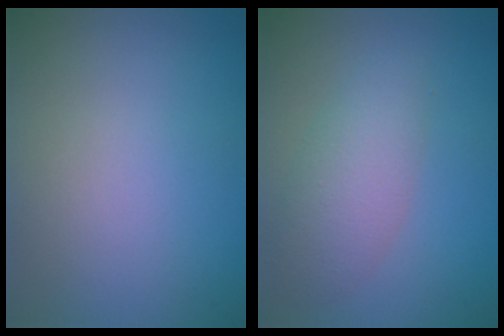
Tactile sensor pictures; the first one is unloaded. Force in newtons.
{"total": 3.6, "press": 3.6, "slide": 0.0}